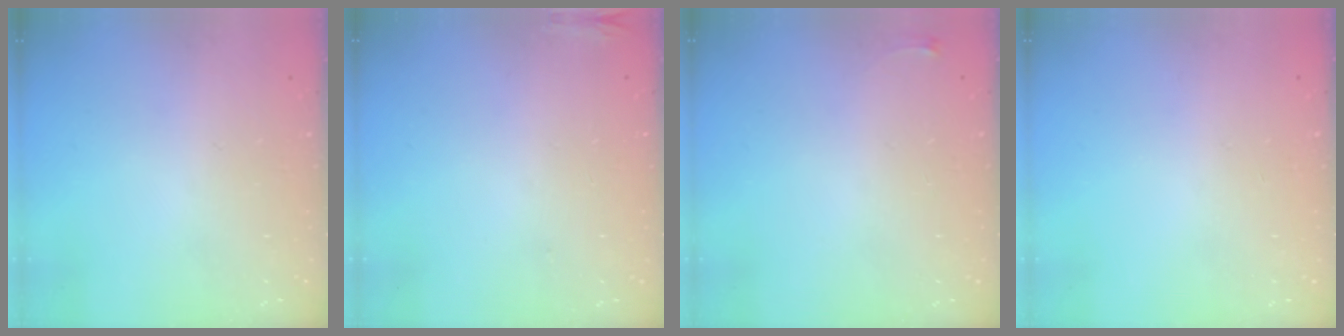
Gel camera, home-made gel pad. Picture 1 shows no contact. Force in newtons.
{"total": 6.3, "press": 5.9, "slide": 2.1}
{"total": 2.6, "press": 2.6, "slide": 0.6}
{"total": 0.0}